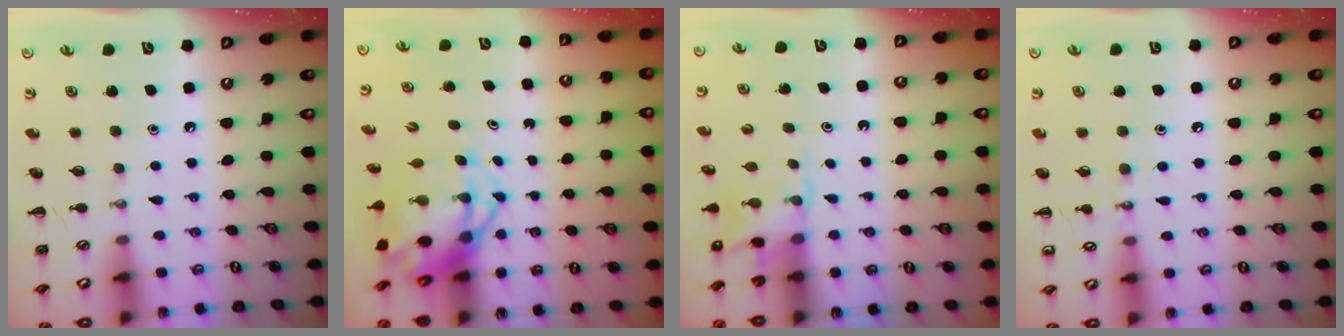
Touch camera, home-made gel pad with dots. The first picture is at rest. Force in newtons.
{"total": 6.6, "press": 6.4, "slide": 1.6}
{"total": 3.6, "press": 3.6, "slide": 0.7}
{"total": 5.4, "press": 5.2, "slide": 1.5}